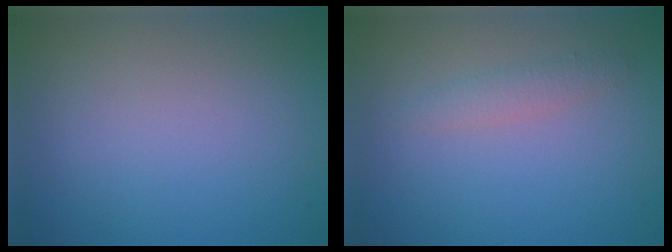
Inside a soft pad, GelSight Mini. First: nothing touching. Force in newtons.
{"total": 1.4, "press": 1.4, "slide": 0.1}